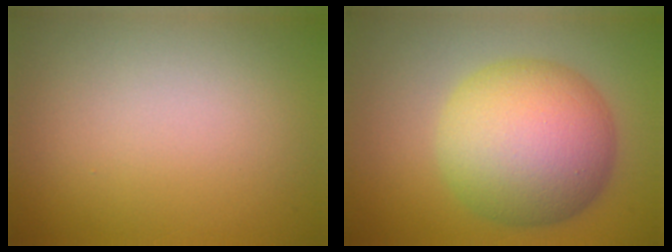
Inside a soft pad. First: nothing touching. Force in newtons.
{"total": 10.8, "press": 10.8, "slide": 0.2}